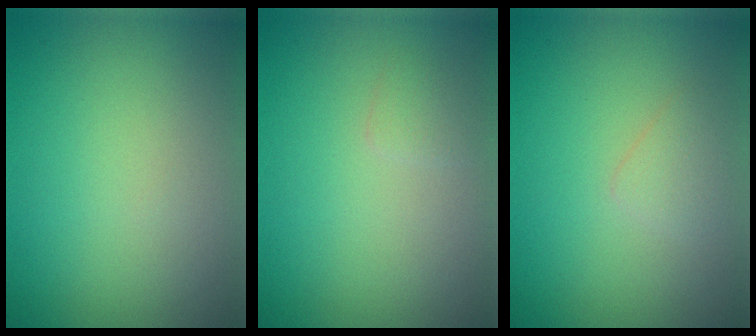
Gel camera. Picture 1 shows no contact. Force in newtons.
{"total": 0.8, "press": 0.8, "slide": 0.1}
{"total": 1.1, "press": 1.1, "slide": 0.1}